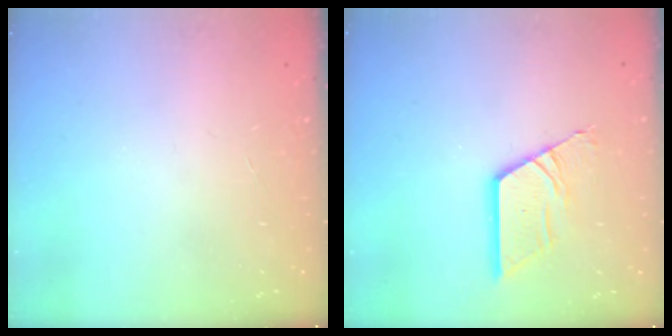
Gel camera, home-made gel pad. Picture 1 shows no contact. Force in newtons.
{"total": 11.0, "press": 10.9, "slide": 1.1}